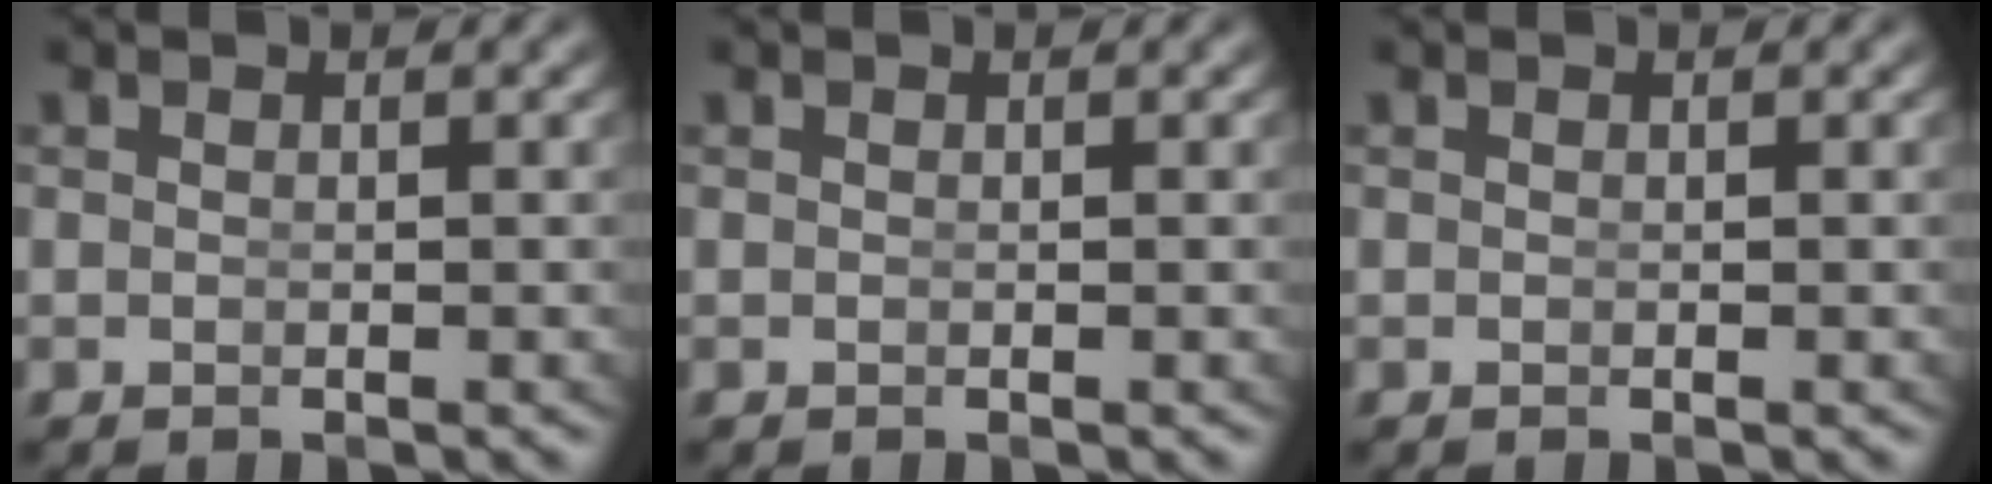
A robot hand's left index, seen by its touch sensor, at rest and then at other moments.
{"total": 0.0}
{"total": 0.0}